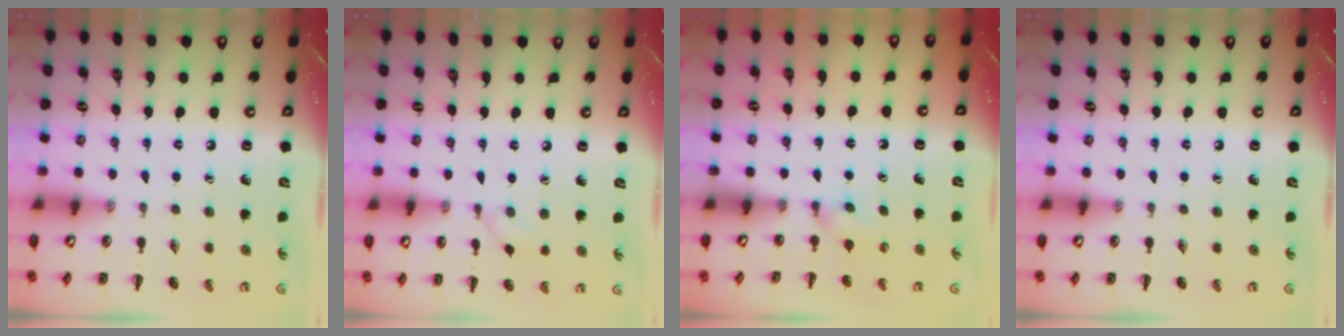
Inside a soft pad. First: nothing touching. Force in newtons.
{"total": 2.8, "press": 2.5, "slide": 1.1}
{"total": 2.4, "press": 2.2, "slide": 1.0}
{"total": 0.0}